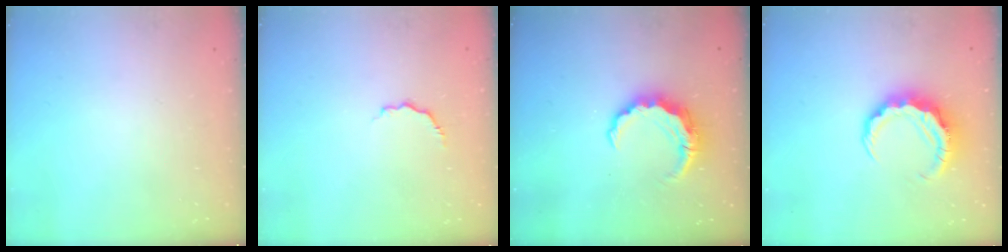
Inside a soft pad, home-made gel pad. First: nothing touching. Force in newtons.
{"total": 3.6, "press": 3.5, "slide": 0.7}
{"total": 8.0, "press": 8.0, "slide": 1.0}
{"total": 8.2, "press": 8.1, "slide": 1.4}